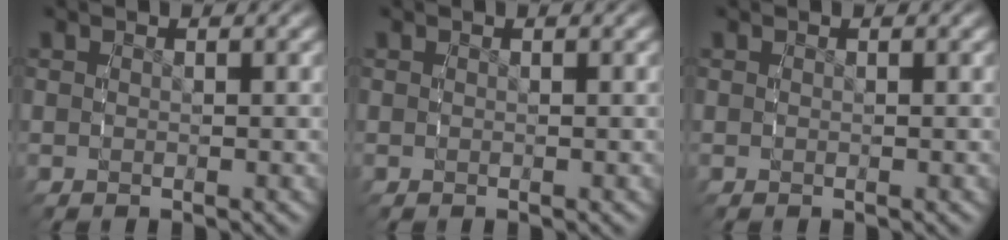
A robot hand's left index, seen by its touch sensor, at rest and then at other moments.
{"total": 0.0}
{"total": 0.0}